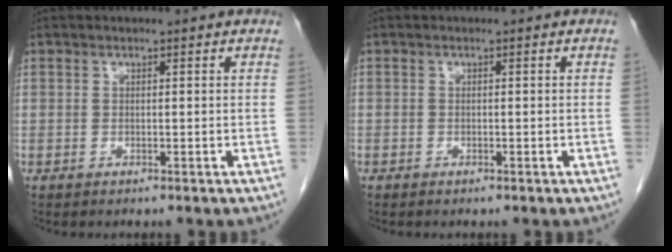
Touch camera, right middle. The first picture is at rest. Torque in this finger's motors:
{"motor_torque": [0.84, -1.30, -0.12, -0.21]}